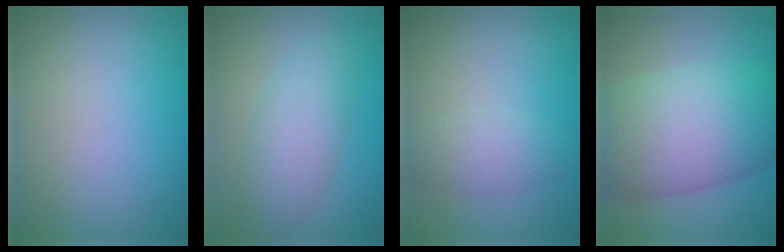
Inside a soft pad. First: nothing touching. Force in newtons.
{"total": 3.9, "press": 3.9, "slide": 0.2}
{"total": 2.4, "press": 2.4, "slide": 0.0}
{"total": 10.7, "press": 10.7, "slide": 0.3}